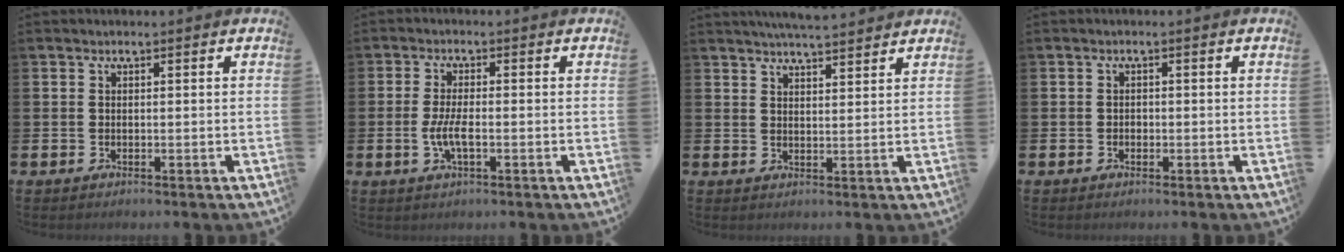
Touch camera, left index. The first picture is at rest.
{"total": 3.6, "force": [-0.8, 1.0, 3.3], "torque": [-0.074, -0.002, -0.020]}
{"total": 4.8, "force": [4.7, 0.0, 0.9], "torque": [-0.023, -0.019, 0.085]}
{"total": 0.8, "force": [-0.4, 0.7, 0.2], "torque": [-0.008, 0.005, -0.007]}